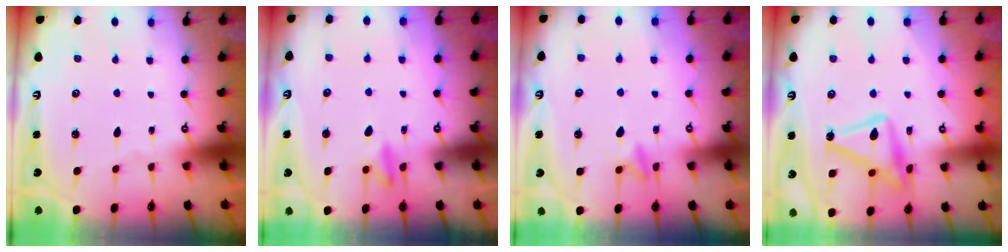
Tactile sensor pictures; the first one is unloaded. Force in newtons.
{"total": 7.3, "press": 7.2, "slide": 1.3}
{"total": 5.4, "press": 5.1, "slide": 1.7}
{"total": 16.2, "press": 16.1, "slide": 1.1}